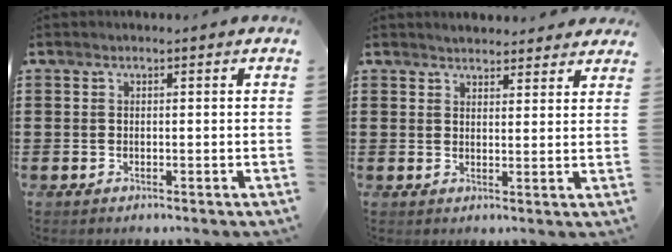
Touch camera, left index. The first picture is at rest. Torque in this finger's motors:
{"motor_torque": [1.09, -1.05, 0.20, 0.04]}